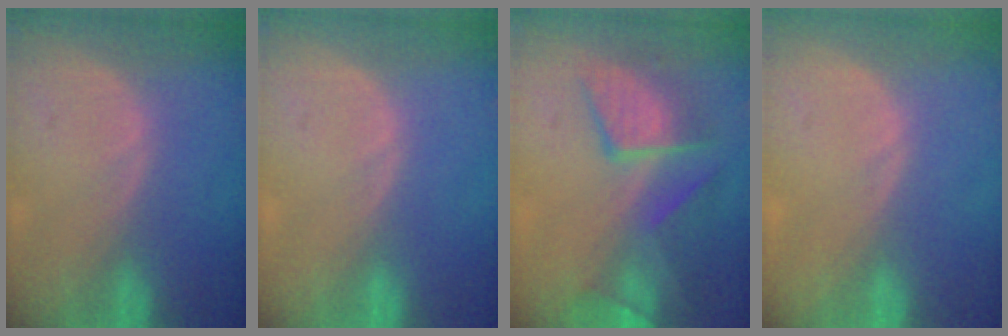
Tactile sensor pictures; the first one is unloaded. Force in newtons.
{"total": 0.0}
{"total": 10.1, "press": 8.7, "slide": 5.0}
{"total": 0.5, "press": 0.0, "slide": 0.5}